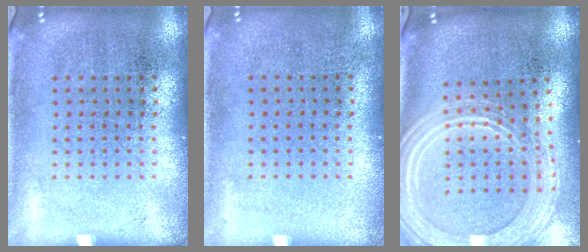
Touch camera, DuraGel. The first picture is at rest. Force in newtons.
{"total": 0.0}
{"total": 2.5, "press": 2.2, "slide": 1.3}